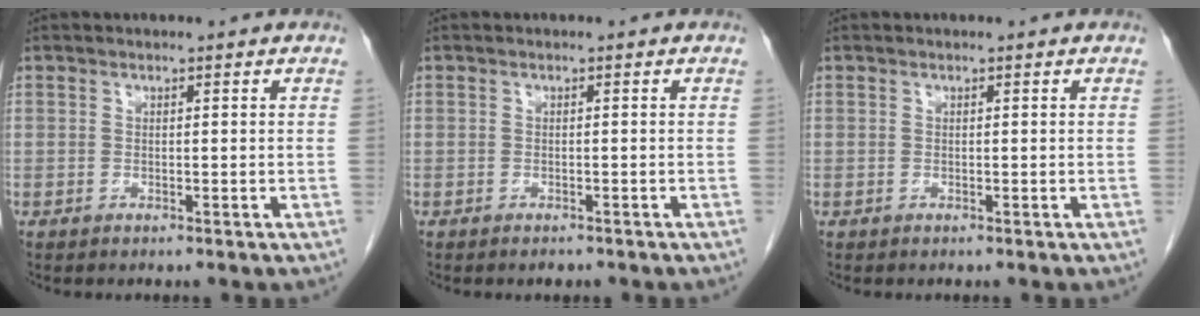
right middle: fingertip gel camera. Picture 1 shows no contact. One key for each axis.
{"total": 1.0, "fx": -0.8, "fy": 0.3, "fz": 0.4, "tx": -0.009, "ty": -0.001, "tz": -0.008}
{"total": 0.0}